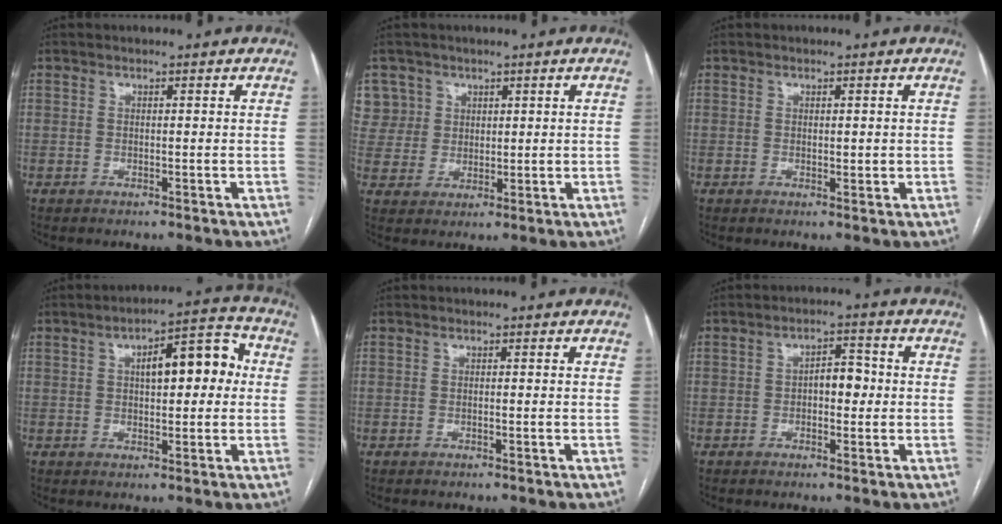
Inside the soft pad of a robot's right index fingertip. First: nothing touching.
{"total": 7.2, "force": [3.5, 6.3, -0.1], "torque": [0.005, 0.017, 0.080]}
{"total": 1.2, "force": [0.2, 0.7, 0.9], "torque": [-0.012, -0.003, 0.006]}
{"total": 9.5, "force": [1.8, 3.4, 8.7], "torque": [-0.120, 0.036, 0.027]}
{"total": 0.0}
{"total": 4.0, "force": [-0.1, 2.1, 3.4], "torque": [-0.050, 0.015, -0.001]}